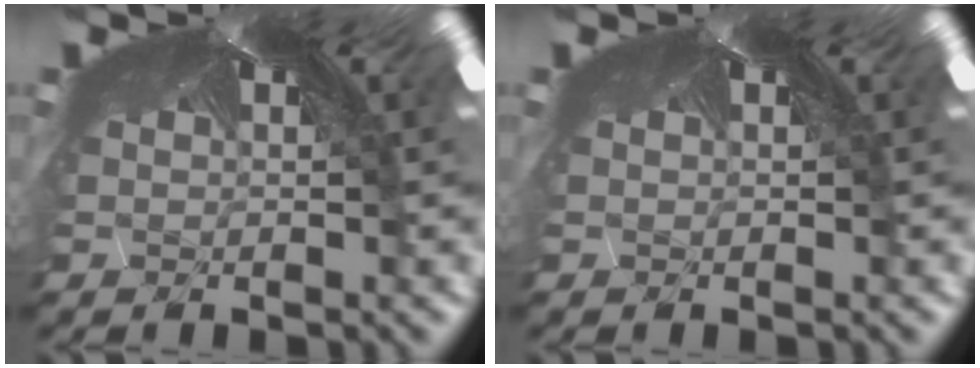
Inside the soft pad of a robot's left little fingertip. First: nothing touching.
{"total": 0.0}